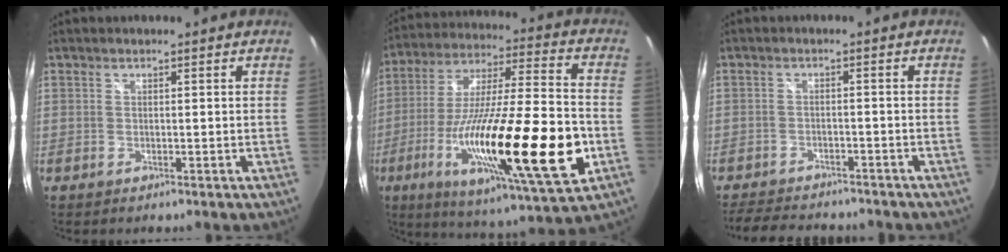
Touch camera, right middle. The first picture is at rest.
{"total": 28.8, "force": [-8.8, 4.6, 27.1], "torque": [-0.483, -0.055, -0.140]}
{"total": 10.1, "force": [-8.9, 3.1, 3.5], "torque": [-0.088, -0.006, -0.133]}